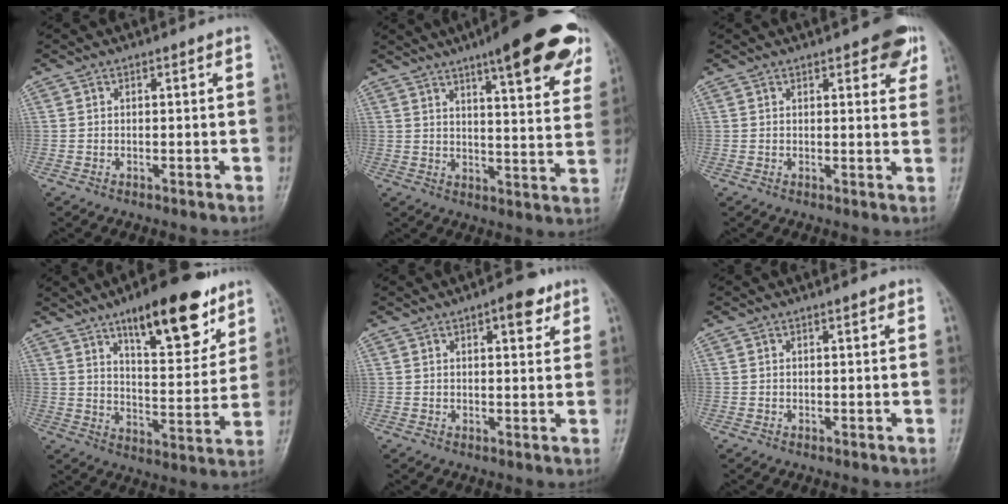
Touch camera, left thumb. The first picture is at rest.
{"total": 20.2, "force": [12.6, 4.7, 15.1], "torque": [-0.172, -0.038, 0.157]}
{"total": 6.8, "force": [3.8, 2.6, 5.0], "torque": [-0.037, -0.012, 0.040]}
{"total": 17.5, "force": [10.9, 6.1, 12.3], "torque": [-0.141, -0.056, 0.171]}
{"total": 5.5, "force": [3.1, 2.2, 4.0], "torque": [-0.037, -0.010, 0.035]}
{"total": 0.9, "force": [0.6, 0.2, 0.7], "torque": [-0.009, -0.001, 0.007]}